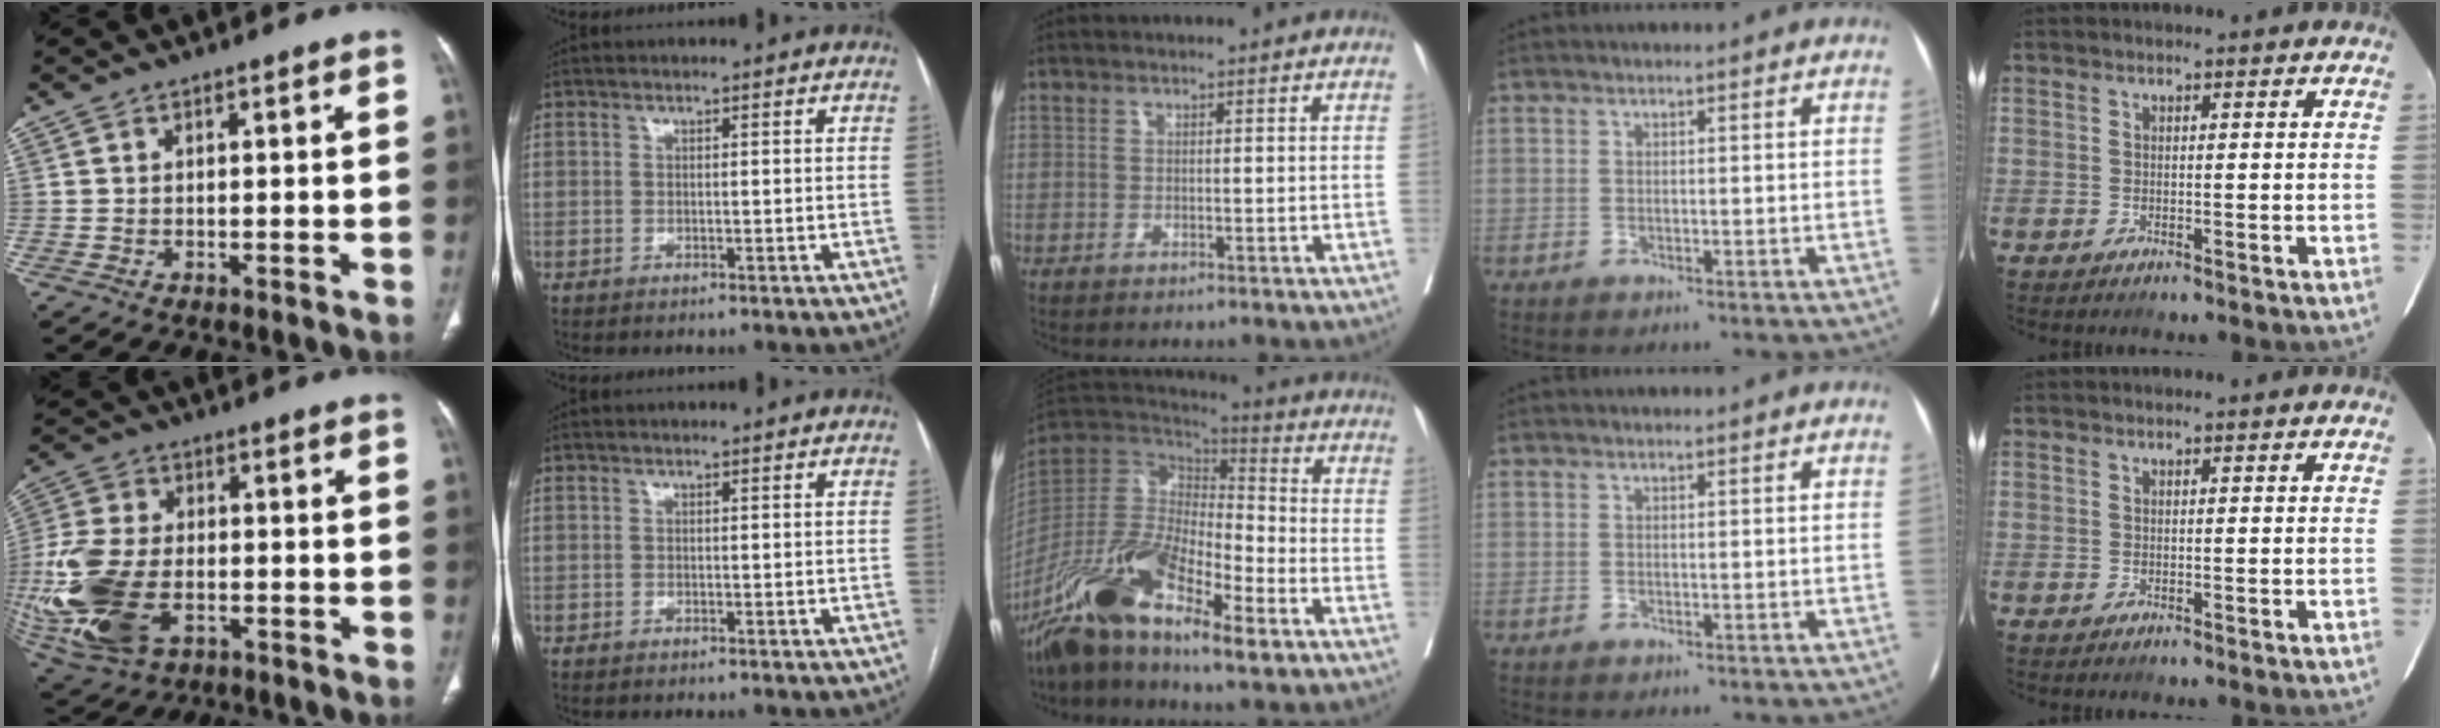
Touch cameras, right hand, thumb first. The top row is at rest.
{"thumb": {"total": 20.5, "force": [-4.8, 12.3, 15.6], "torque": [-0.367, -0.005, -0.073]}, "middle": {"total": 17.2, "force": [-10.1, 4.5, 13.2], "torque": [-0.271, -0.012, -0.190]}}